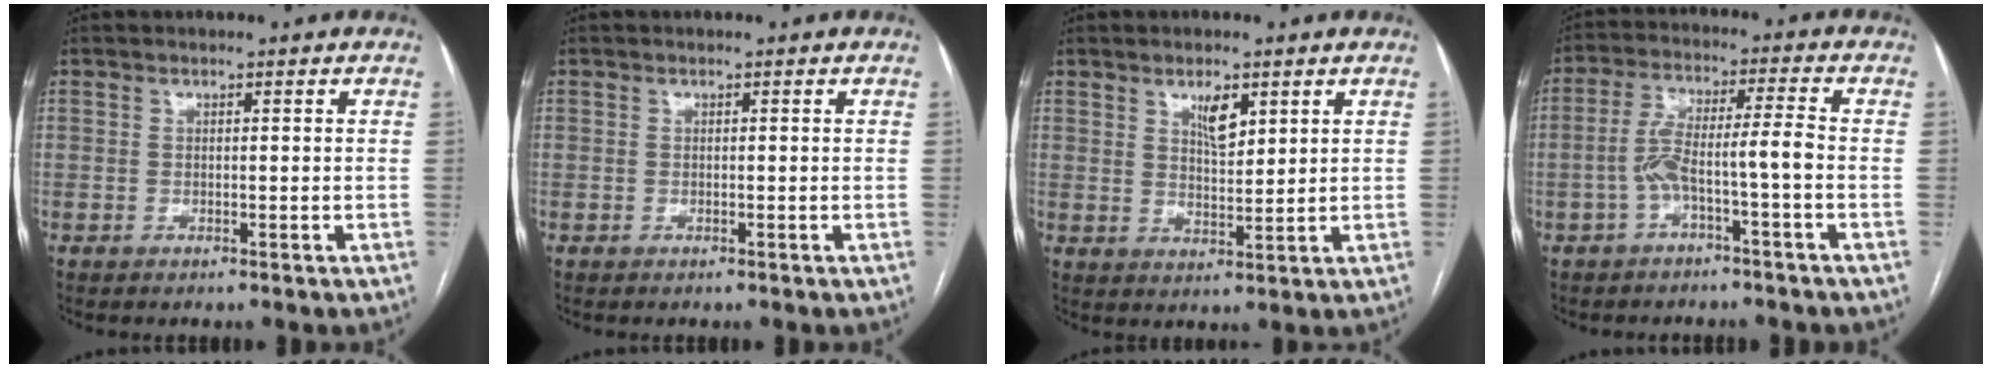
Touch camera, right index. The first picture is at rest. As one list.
[{"total": 0.0}, {"total": 4.3, "force": [2.3, 1.5, 3.2], "torque": [-0.060, -0.003, 0.044]}, {"total": 6.8, "force": [-2.5, 0.0, 6.4], "torque": [-0.125, 0.031, -0.044]}]